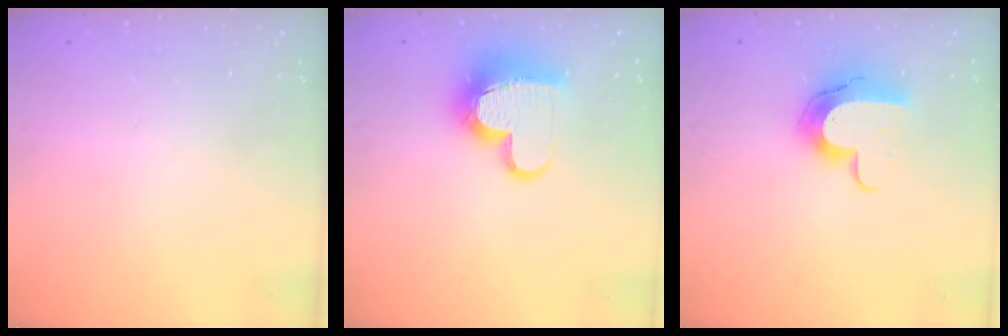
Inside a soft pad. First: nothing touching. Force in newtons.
{"total": 12.7, "press": 12.7, "slide": 1.4}
{"total": 10.5, "press": 10.5, "slide": 0.8}